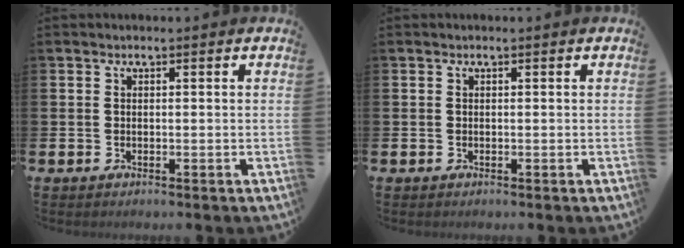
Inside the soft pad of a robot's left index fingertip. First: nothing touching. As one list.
[{"total": 0.0}]